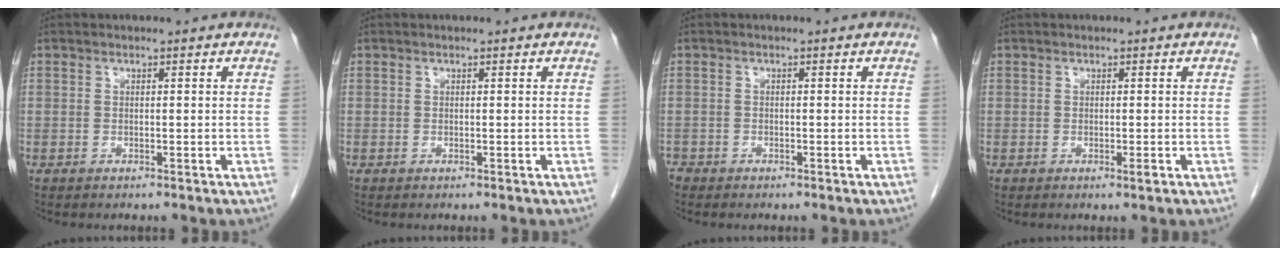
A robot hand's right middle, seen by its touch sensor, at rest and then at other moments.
{"total": 0.0}
{"total": 1.6, "force": [-1.3, 0.9, 0.2], "torque": [-0.012, -0.001, -0.025]}
{"total": 0.8, "force": [-0.3, 0.1, 0.7], "torque": [-0.010, -0.001, -0.004]}